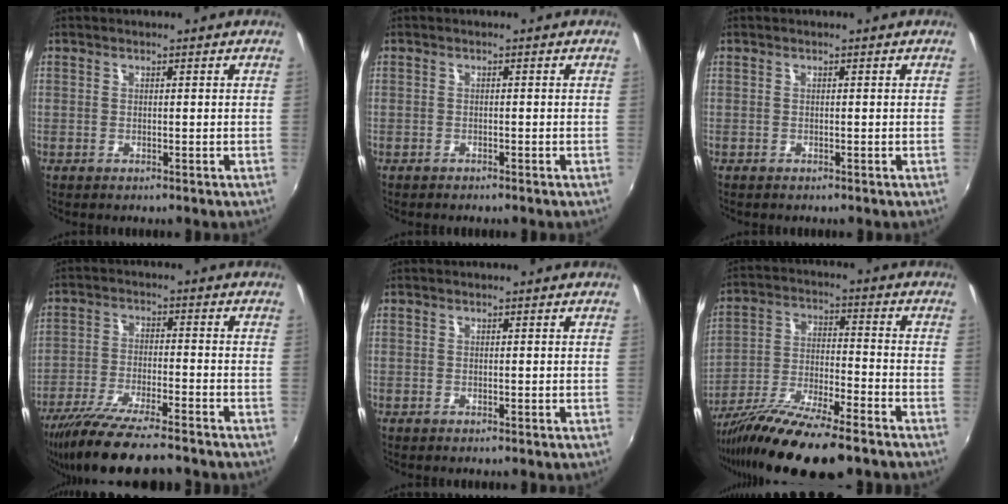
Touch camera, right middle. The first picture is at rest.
{"total": 0.8, "force": [-0.7, 0.1, 0.1], "torque": [-0.007, -0.003, -0.013]}
{"total": 0.0}
{"total": 14.5, "force": [-12.2, 1.8, 7.7], "torque": [-0.162, -0.037, -0.206]}
{"total": 0.0}
{"total": 16.7, "force": [-12.9, 2.3, 10.3], "torque": [-0.202, -0.044, -0.229]}